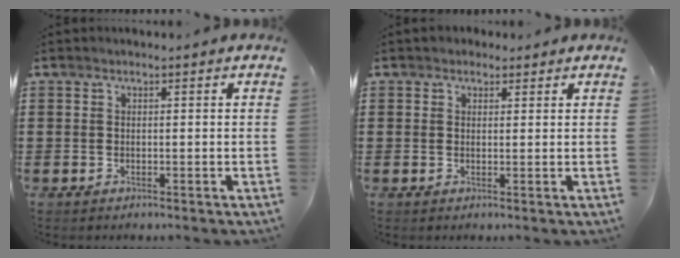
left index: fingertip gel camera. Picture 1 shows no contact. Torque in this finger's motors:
{"motor_torque": [2.13, 0.01, 0.09, 0.02]}